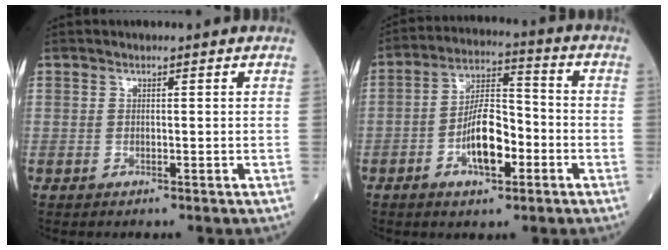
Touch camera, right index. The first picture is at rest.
{"total": 9.3, "force": [-3.4, 3.6, 7.9], "torque": [-0.155, 0.013, -0.061]}